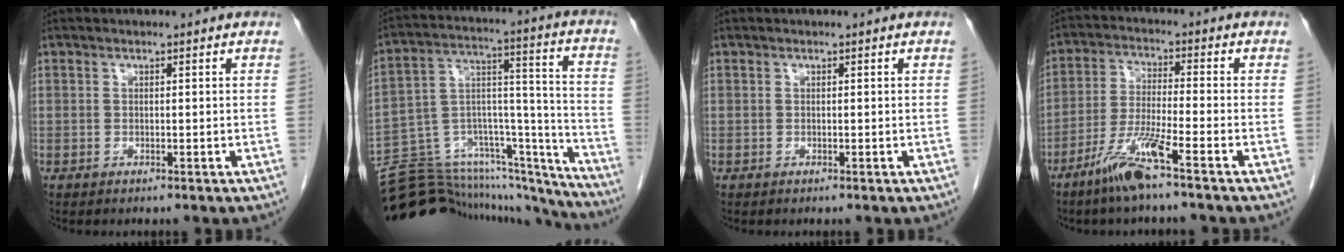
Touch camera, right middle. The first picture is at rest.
{"total": 24.4, "force": [-22.5, 6.4, 6.8], "torque": [-0.107, 0.066, -0.335]}
{"total": 0.0}
{"total": 7.8, "force": [-5.1, -0.4, 5.9], "torque": [-0.124, -0.016, -0.106]}